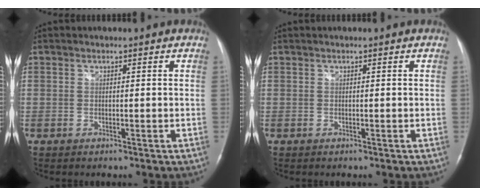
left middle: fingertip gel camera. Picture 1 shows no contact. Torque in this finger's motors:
{"motor_torque": [0.08, 0.03, -0.08, -0.01]}